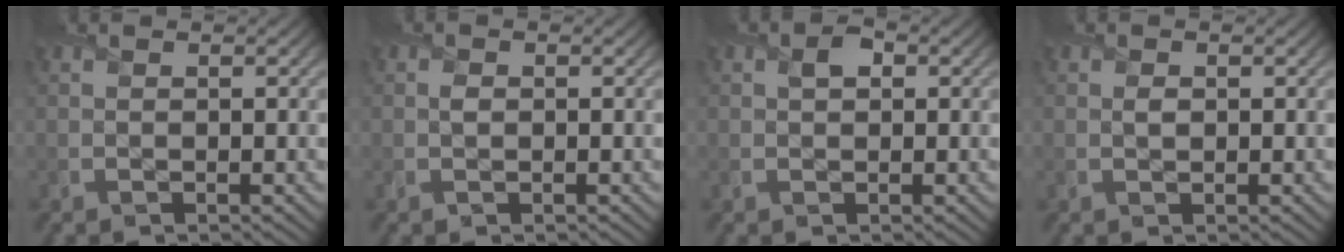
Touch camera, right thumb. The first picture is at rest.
{"total": 1.2, "force": [-0.1, 1.0, 0.6], "torque": [-0.013, -0.004, -0.004]}
{"total": 1.9, "force": [0.6, 1.4, 1.3], "torque": [-0.025, 0.003, 0.006]}
{"total": 1.1, "force": [0.1, 0.8, 0.6], "torque": [-0.013, -0.003, 0.001]}